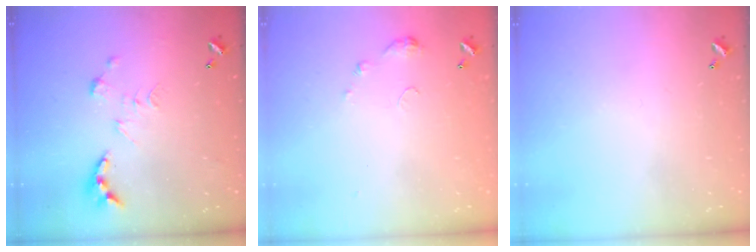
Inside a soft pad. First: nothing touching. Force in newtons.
{"total": 4.7, "press": 4.6, "slide": 0.7}
{"total": 0.0}